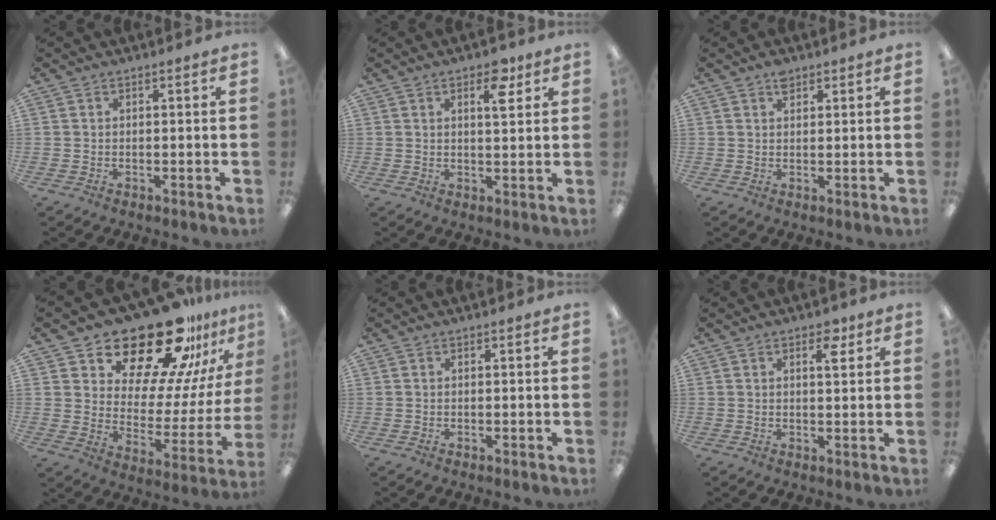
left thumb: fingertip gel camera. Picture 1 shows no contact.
{"total": 6.2, "force": [3.5, 2.5, 4.4], "torque": [-0.049, -0.013, 0.052]}
{"total": 2.5, "force": [1.7, 1.4, 1.3], "torque": [-0.020, -0.002, 0.030]}
{"total": 25.0, "force": [20.3, 9.3, 11.2], "torque": [-0.163, -0.155, 0.347]}
{"total": 0.0}
{"total": 3.8, "force": [2.3, 1.5, 2.6], "torque": [-0.026, -0.009, 0.033]}